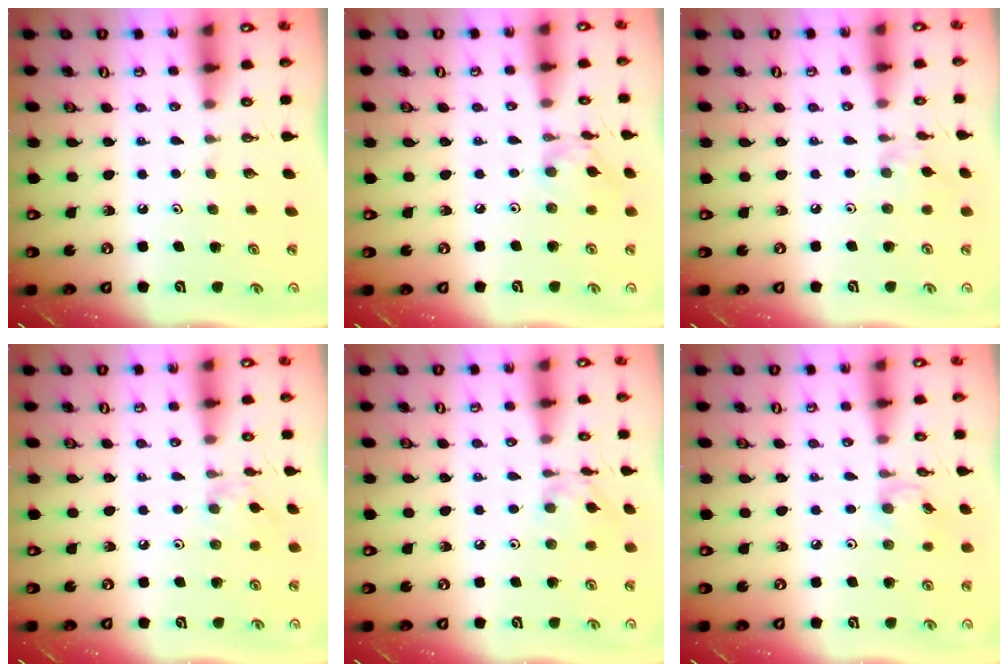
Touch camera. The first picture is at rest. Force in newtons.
{"total": 5.4, "press": 5.4, "slide": 0.4}
{"total": 2.5, "press": 2.5, "slide": 0.5}
{"total": 2.1, "press": 2.1, "slide": 0.4}
{"total": 6.8, "press": 6.8, "slide": 0.3}
{"total": 3.3, "press": 3.2, "slide": 0.3}